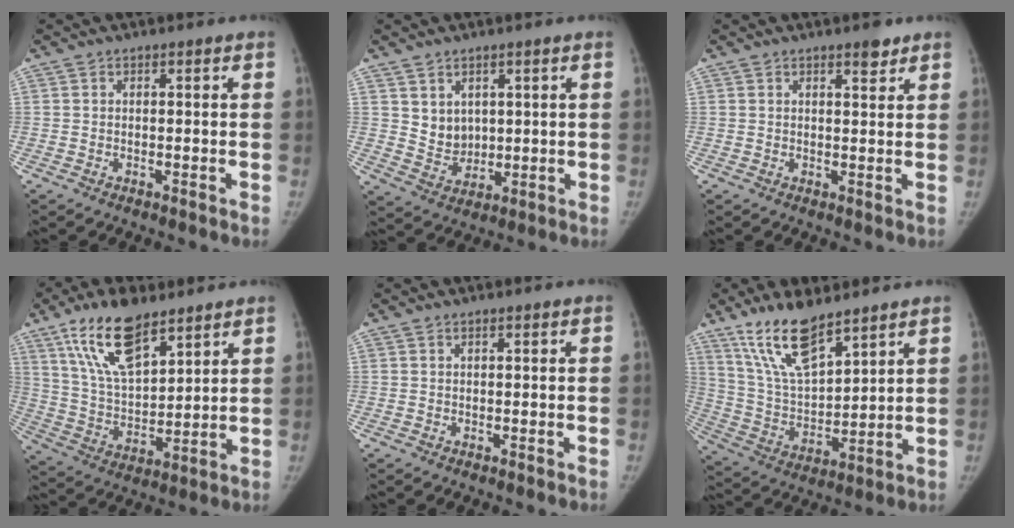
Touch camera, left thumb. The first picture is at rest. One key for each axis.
{"total": 4.4, "fx": 1.8, "fy": 3.8, "fz": 1.4, "tx": -0.002, "ty": -0.015, "tz": 0.043}
{"total": 2.8, "fx": 2.0, "fy": 0.9, "fz": 1.7, "tx": -0.015, "ty": -0.013, "tz": 0.029}
{"total": 15.7, "fx": 9.9, "fy": 6.6, "fz": 10.2, "tx": -0.157, "ty": -0.041, "tz": 0.193}
{"total": 0.0}
{"total": 14.3, "fx": 10.2, "fy": 4.6, "fz": 8.9, "tx": -0.145, "ty": -0.052, "tz": 0.209}